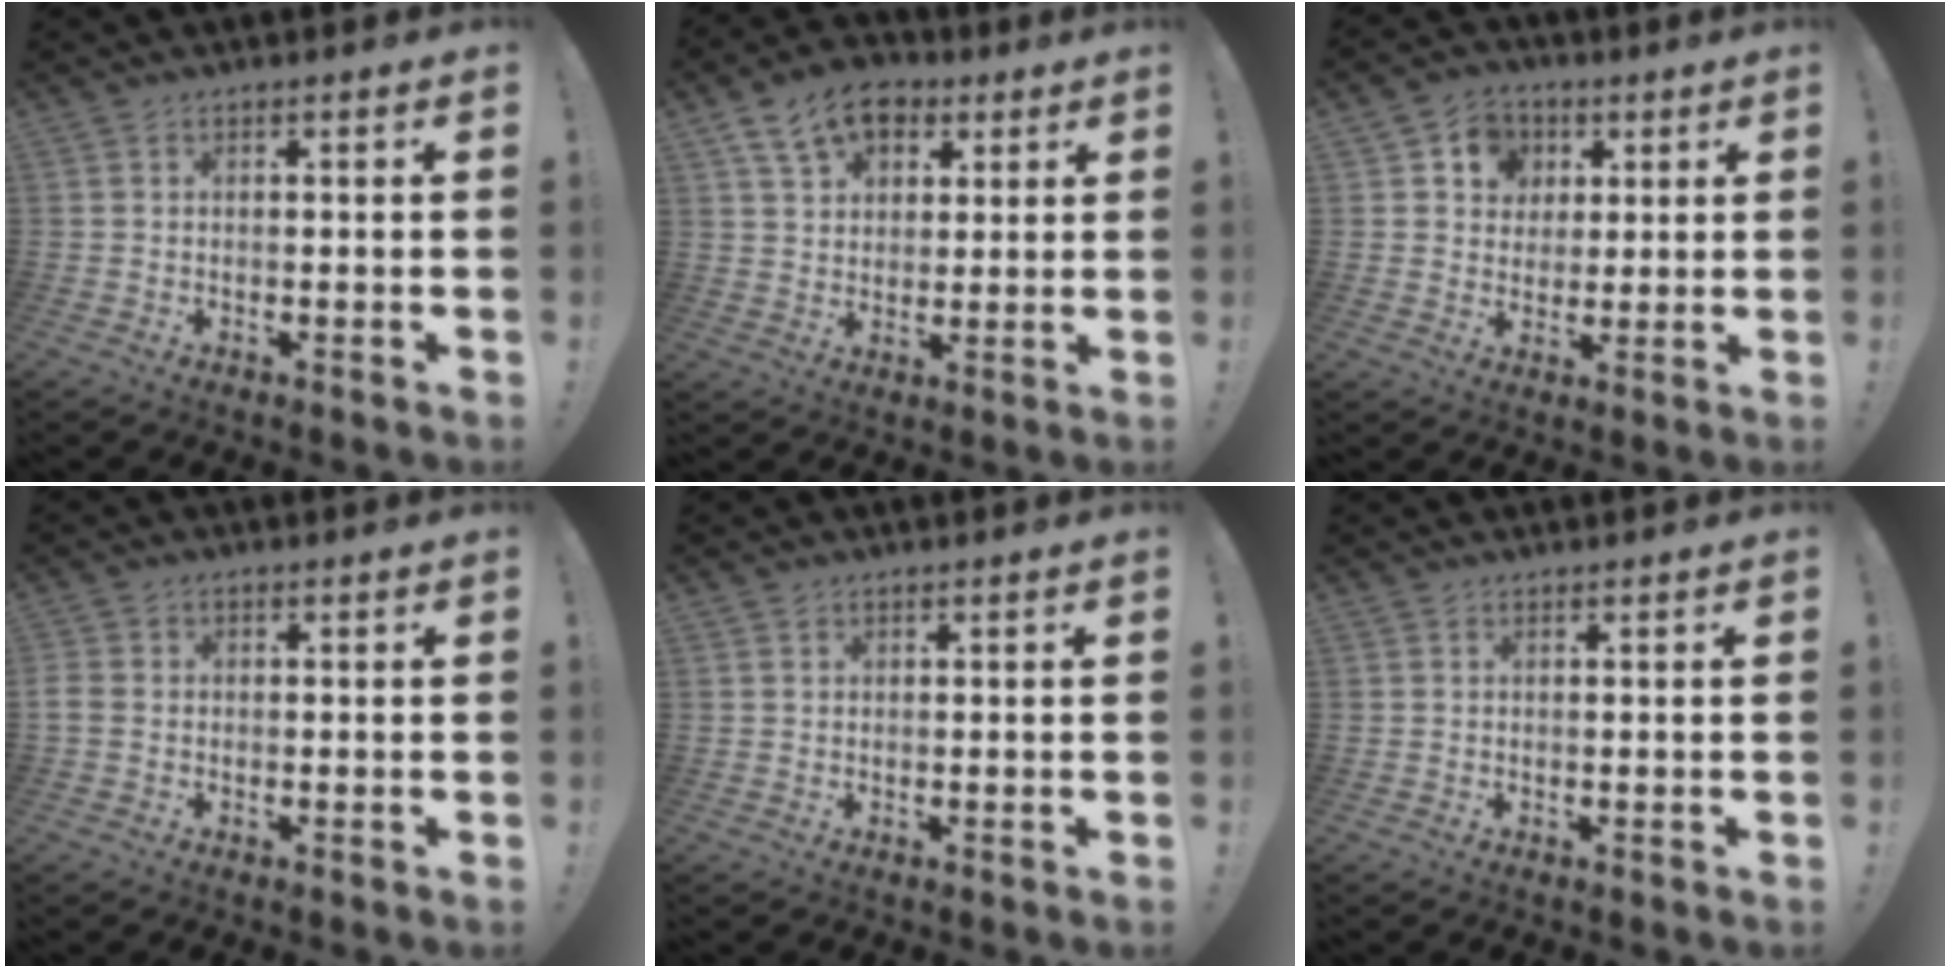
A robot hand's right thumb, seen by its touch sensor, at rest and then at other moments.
{"total": 12.2, "force": [6.1, 8.7, 6.1], "torque": [-0.093, -0.018, 0.118]}
{"total": 8.5, "force": [2.6, 7.7, 2.3], "torque": [-0.033, -0.009, 0.054]}
{"total": 2.9, "force": [-0.5, 2.2, 1.7], "torque": [-0.039, 0.007, -0.008]}
{"total": 0.7, "force": [0.5, 0.5, 0.0], "torque": [0.003, -0.001, 0.010]}
{"total": 0.0}